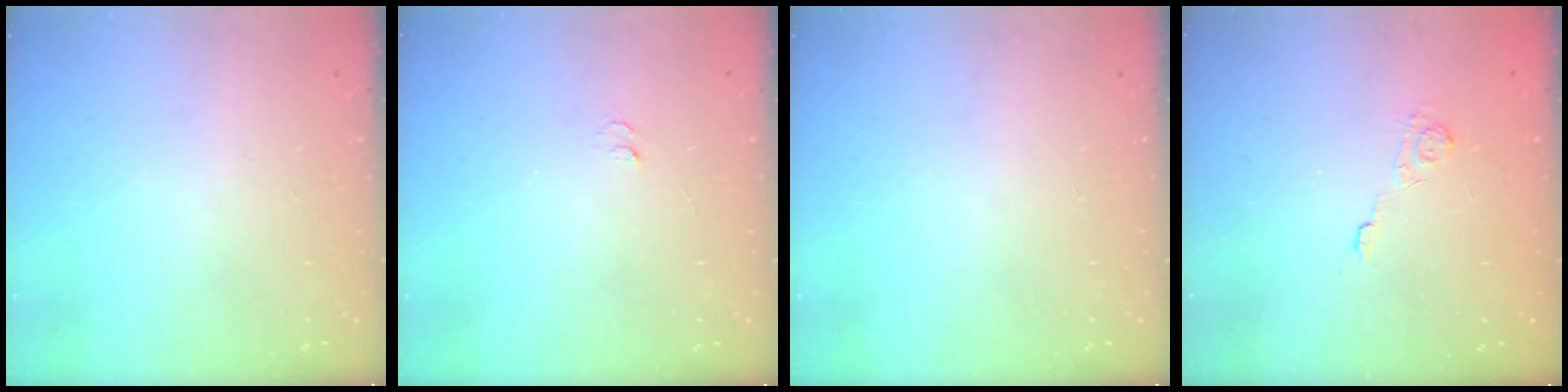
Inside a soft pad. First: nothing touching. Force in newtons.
{"total": 2.9, "press": 2.9, "slide": 0.3}
{"total": 0.0}
{"total": 3.0, "press": 2.6, "slide": 1.4}